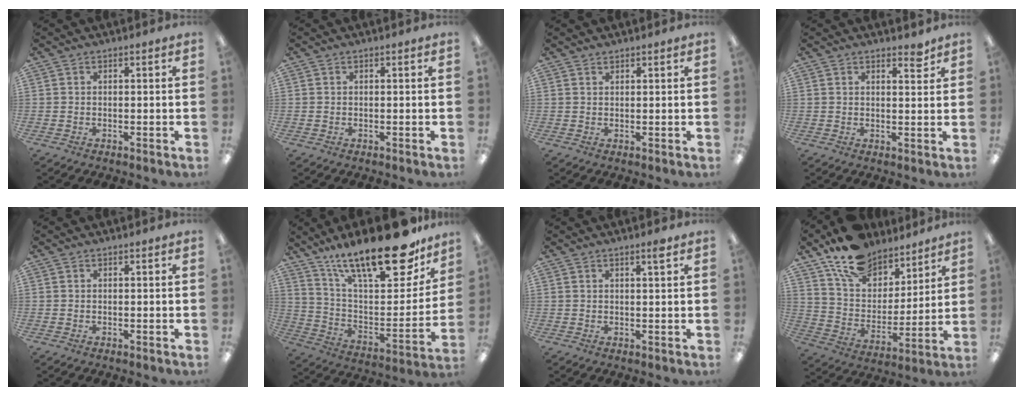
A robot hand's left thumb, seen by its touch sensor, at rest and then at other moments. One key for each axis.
{"total": 0.0}
{"total": 1.0, "fx": 0.9, "fy": 0.1, "fz": 0.0, "tx": -0.001, "ty": -0.001, "tz": 0.018}
{"total": 2.9, "fx": 2.4, "fy": 0.8, "fz": 1.3, "tx": -0.005, "ty": -0.016, "tz": 0.038}
{"total": 0.0}
{"total": 25.4, "fx": 17.5, "fy": 8.9, "fz": 16.2, "tx": -0.244, "ty": -0.114, "tz": 0.296}
{"total": 2.3, "fx": 1.6, "fy": 0.1, "fz": 1.7, "tx": -0.028, "ty": -0.003, "tz": 0.025}
{"total": 15.8, "fx": 12.7, "fy": 8.2, "fz": 4.6, "tx": -0.101, "ty": -0.085, "tz": 0.237}